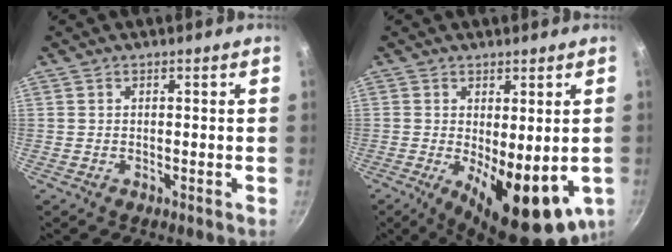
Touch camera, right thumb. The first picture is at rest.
{"total": 14.4, "force": [-2.5, 5.6, 13.0], "torque": [-0.155, -0.018, -0.018]}